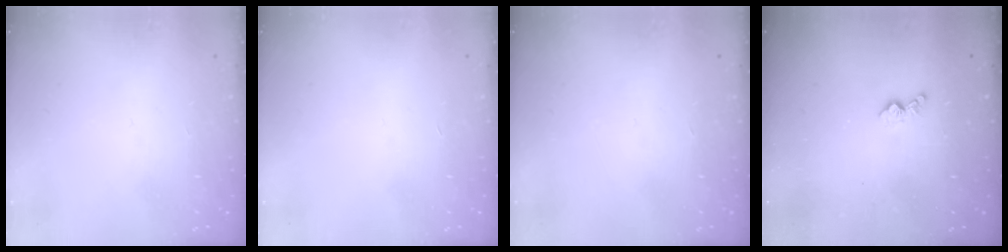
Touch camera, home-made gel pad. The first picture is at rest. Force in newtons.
{"total": 0.0}
{"total": 0.0}
{"total": 3.9, "press": 3.9, "slide": 0.5}